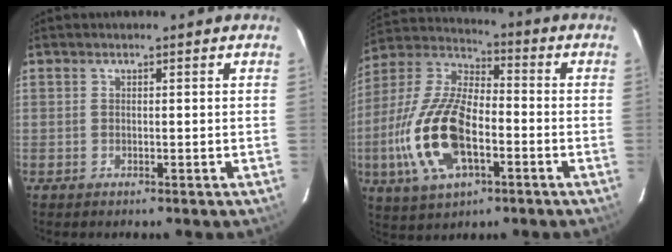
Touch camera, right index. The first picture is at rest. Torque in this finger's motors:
{"motor_torque": [2.14, 0.00, 1.05, 0.21]}